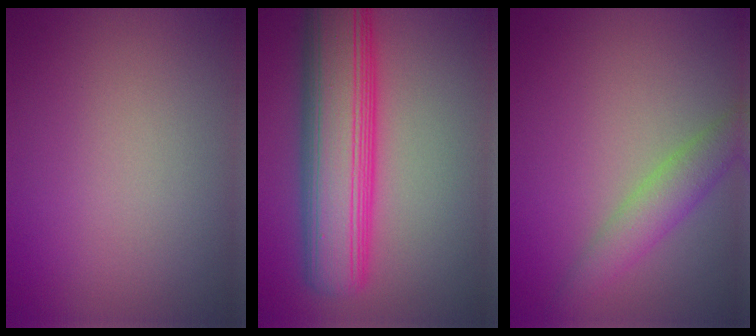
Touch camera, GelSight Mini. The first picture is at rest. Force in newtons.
{"total": 10.1, "press": 10.0, "slide": 0.4}
{"total": 2.9, "press": 2.9, "slide": 0.1}